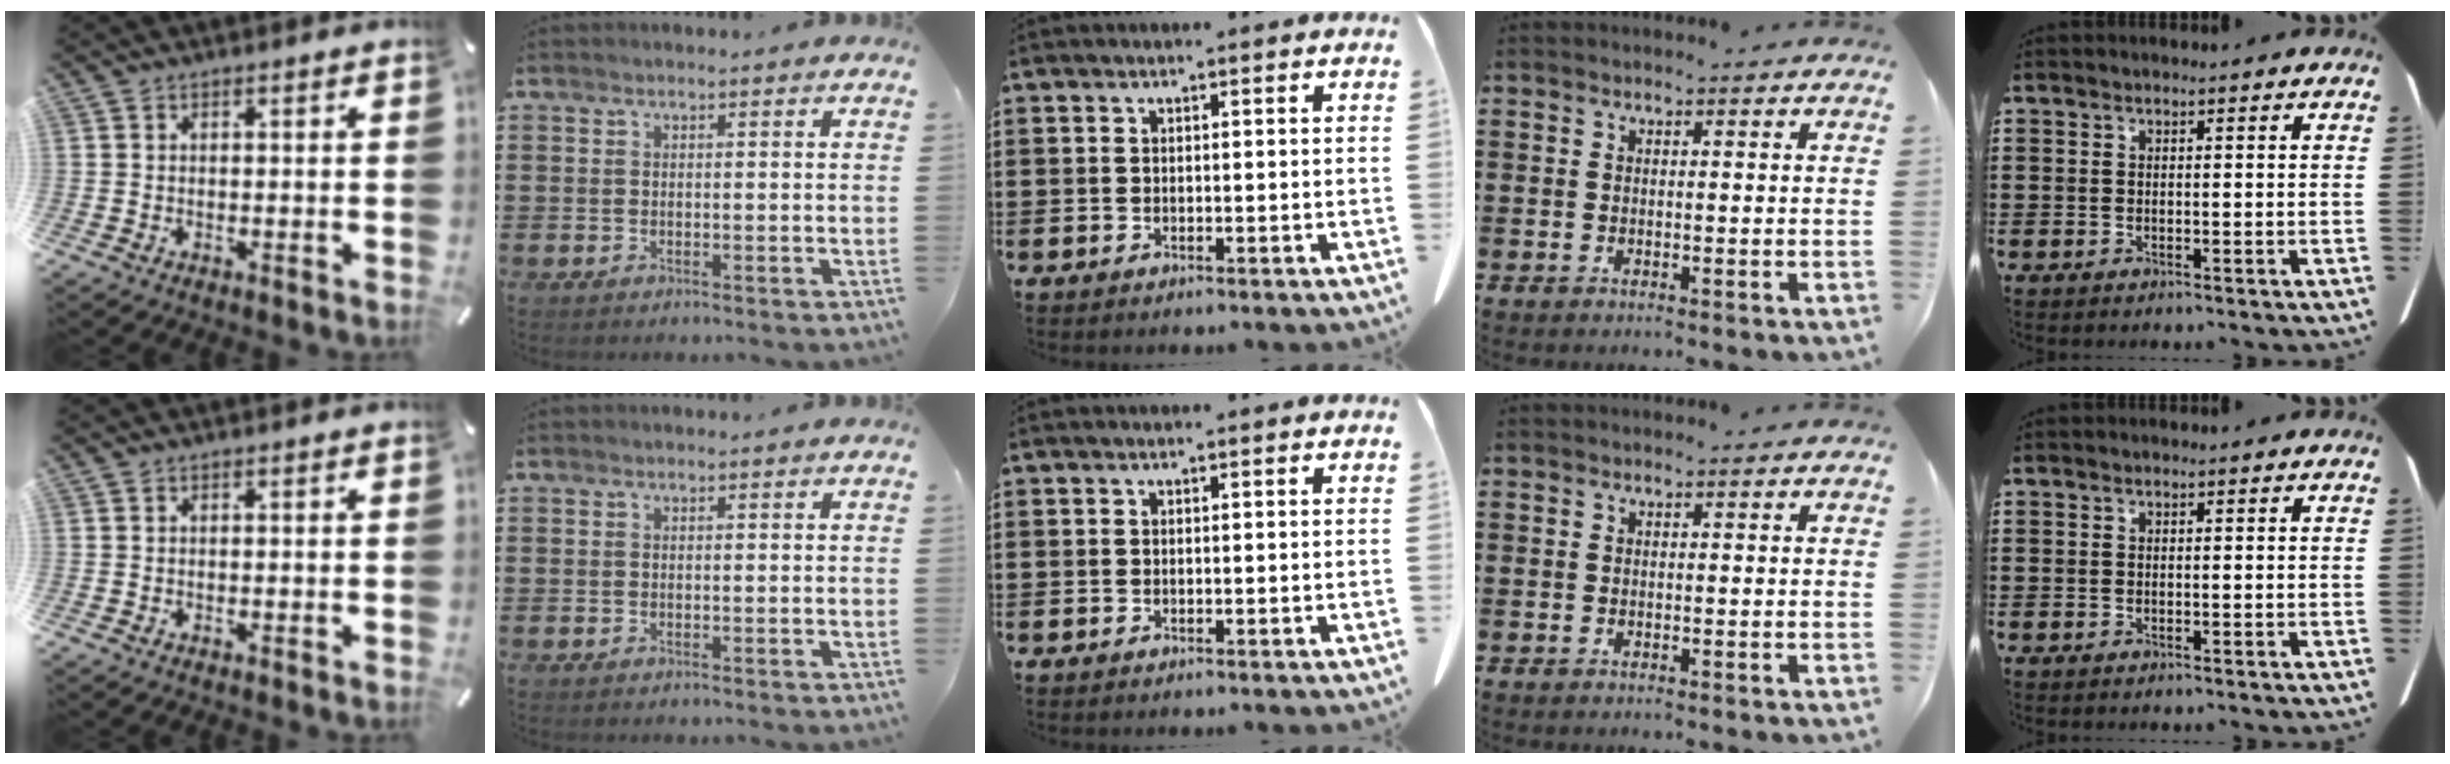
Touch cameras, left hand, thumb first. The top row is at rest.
{}